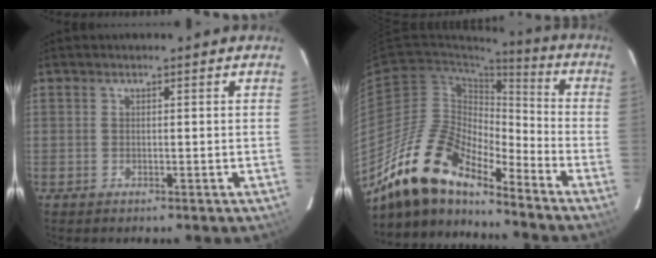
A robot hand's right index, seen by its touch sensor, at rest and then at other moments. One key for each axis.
{"total": 17.9, "fx": -14.7, "fy": 5.2, "fz": 8.9, "tx": -0.155, "ty": -0.006, "tz": -0.282}